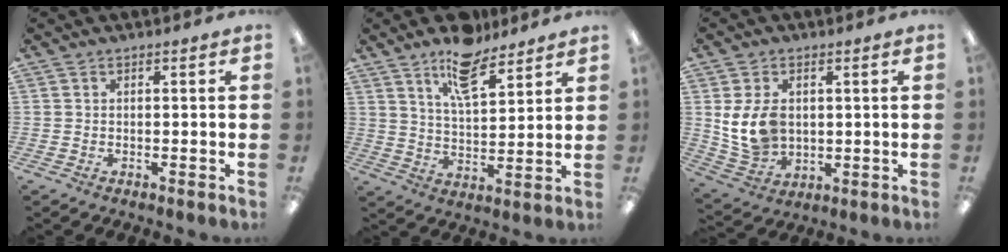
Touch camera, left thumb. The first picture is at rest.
{"total": 11.6, "force": [8.7, 4.4, 6.4], "torque": [-0.099, -0.040, 0.151]}
{"total": 10.0, "force": [1.8, 7.5, 6.4], "torque": [-0.140, -0.001, 0.035]}